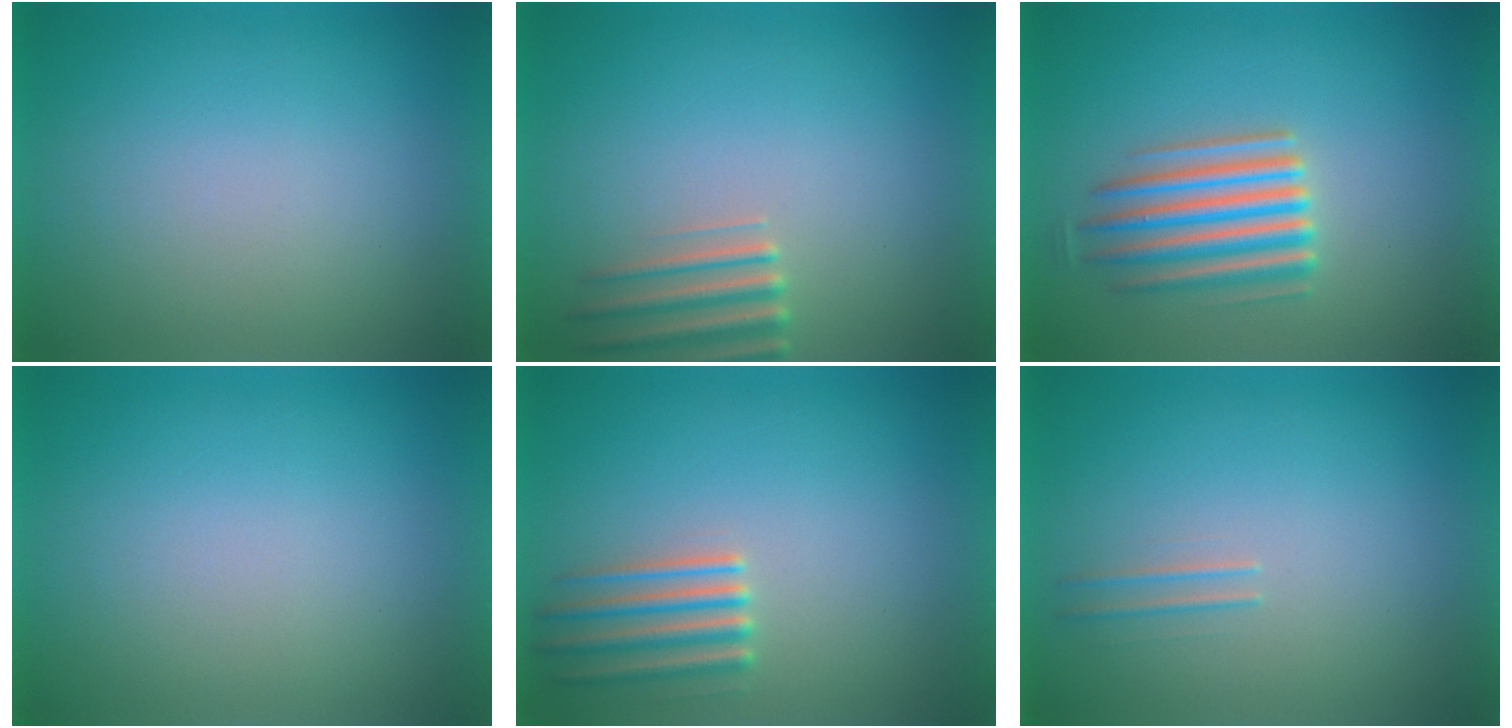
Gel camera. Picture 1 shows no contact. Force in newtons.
{"total": 2.8}
{"total": 5.5}
{"total": 0.0}
{"total": 3.8}
{"total": 1.5}